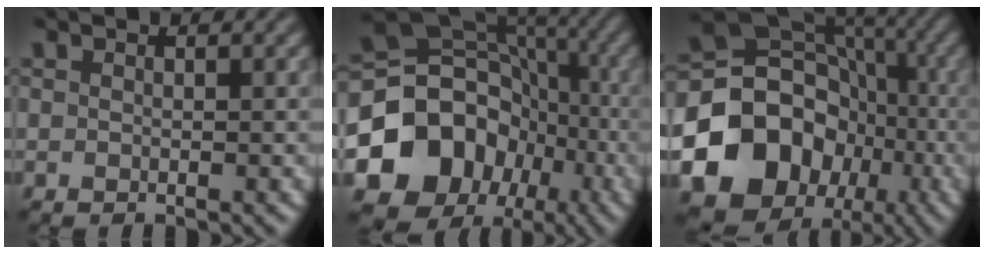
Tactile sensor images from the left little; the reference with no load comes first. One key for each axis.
{"total": 13.5, "fx": -4.3, "fy": 11.3, "fz": 6.1, "tx": -0.137, "ty": -0.012, "tz": -0.079}
{"total": 18.5, "fx": -6.1, "fy": 15.8, "fz": 7.6, "tx": -0.142, "ty": -0.021, "tz": -0.119}